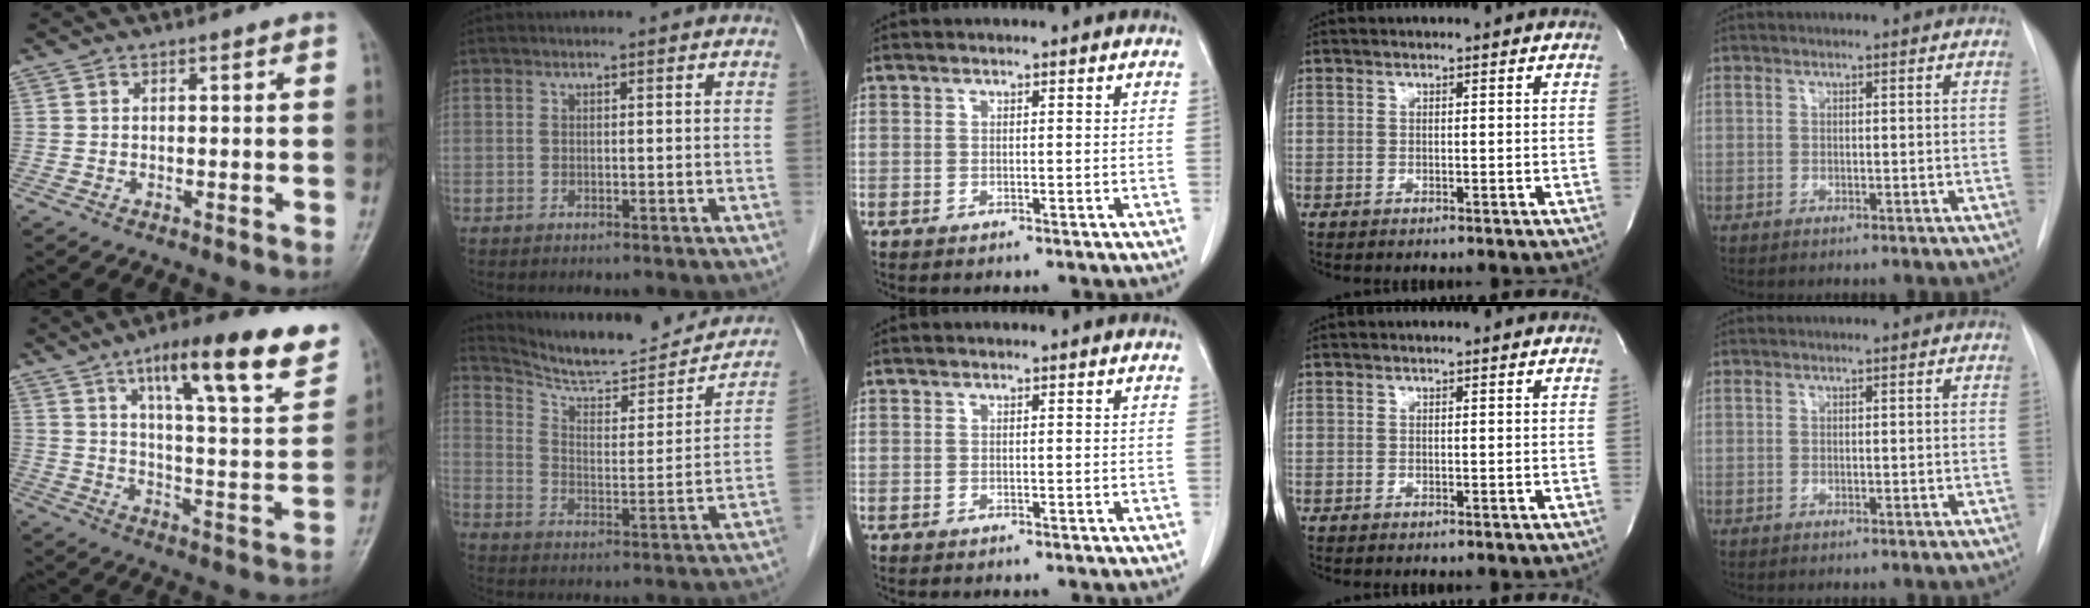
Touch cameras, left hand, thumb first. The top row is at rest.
{"thumb": {"total": 20.5, "force": [12.0, 4.7, 15.9], "torque": [-0.198, -0.043, 0.181]}, "index": {"total": 20.7, "force": [19.2, 3.7, 6.7], "torque": [-0.091, -0.033, 0.265]}}